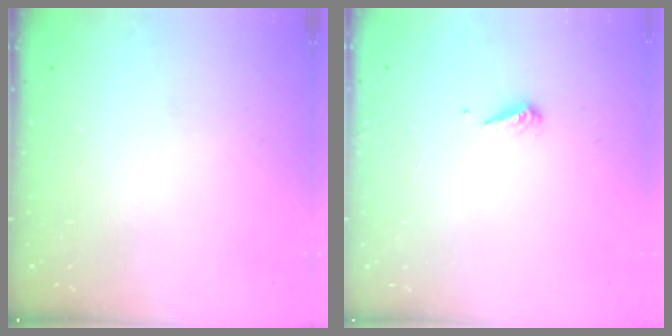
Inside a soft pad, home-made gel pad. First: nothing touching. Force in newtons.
{"total": 4.0, "press": 3.9, "slide": 0.3}